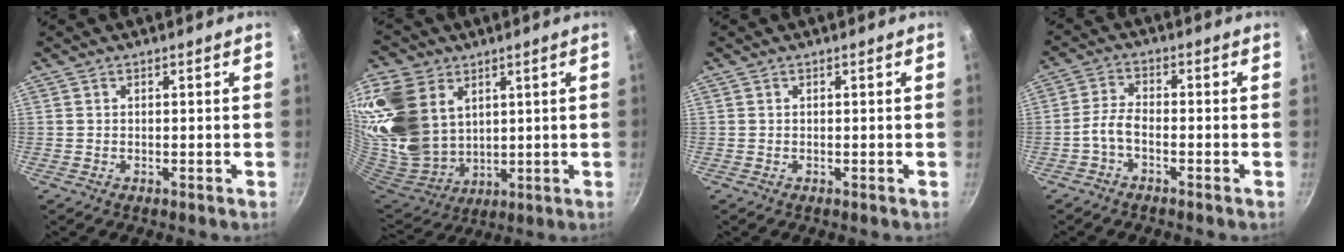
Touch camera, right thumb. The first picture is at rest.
{"total": 22.0, "force": [8.4, 15.6, 13.0], "torque": [-0.277, -0.026, 0.179]}
{"total": 0.0}
{"total": 3.6, "force": [-2.2, 1.4, 2.5], "torque": [-0.060, 0.023, -0.051]}